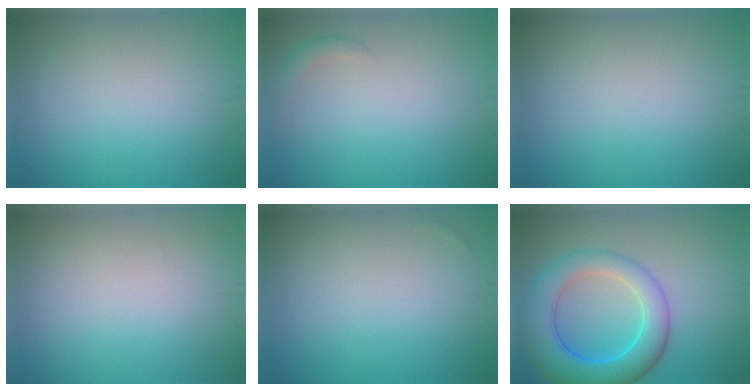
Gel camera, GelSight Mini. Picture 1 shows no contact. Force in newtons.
{"total": 1.1, "press": 1.1, "slide": 0.1}
{"total": 0.0}
{"total": 0.0}
{"total": 0.0}
{"total": 8.1, "press": 8.1, "slide": 0.5}